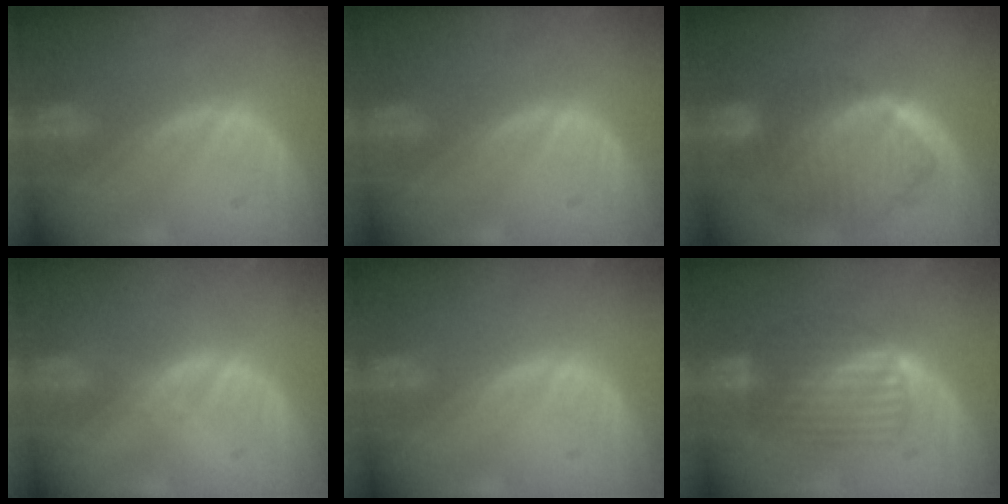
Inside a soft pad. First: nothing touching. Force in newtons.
{"total": 0.0}
{"total": 10.1, "press": 8.6, "slide": 5.2}
{"total": 1.2, "press": 1.0, "slide": 0.7}
{"total": 0.0}
{"total": 6.4, "press": 6.3, "slide": 1.1}